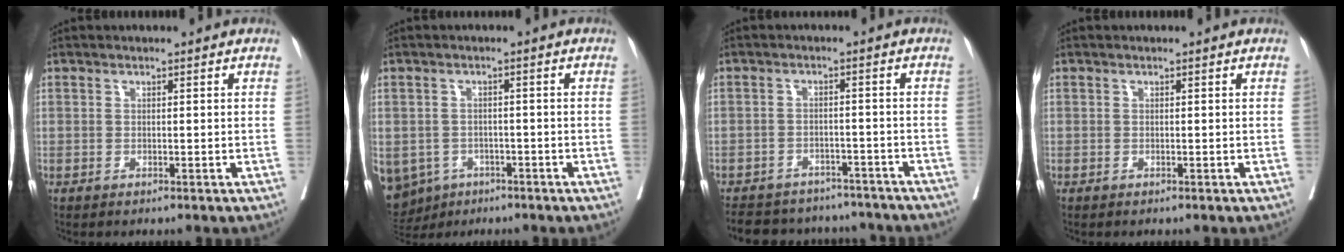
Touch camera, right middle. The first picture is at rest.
{"total": 11.5, "force": [-6.0, 9.2, 3.3], "torque": [-0.104, -0.003, -0.076]}
{"total": 16.1, "force": [-14.3, 6.0, 4.4], "torque": [-0.102, 0.007, -0.177]}
{"total": 0.0}